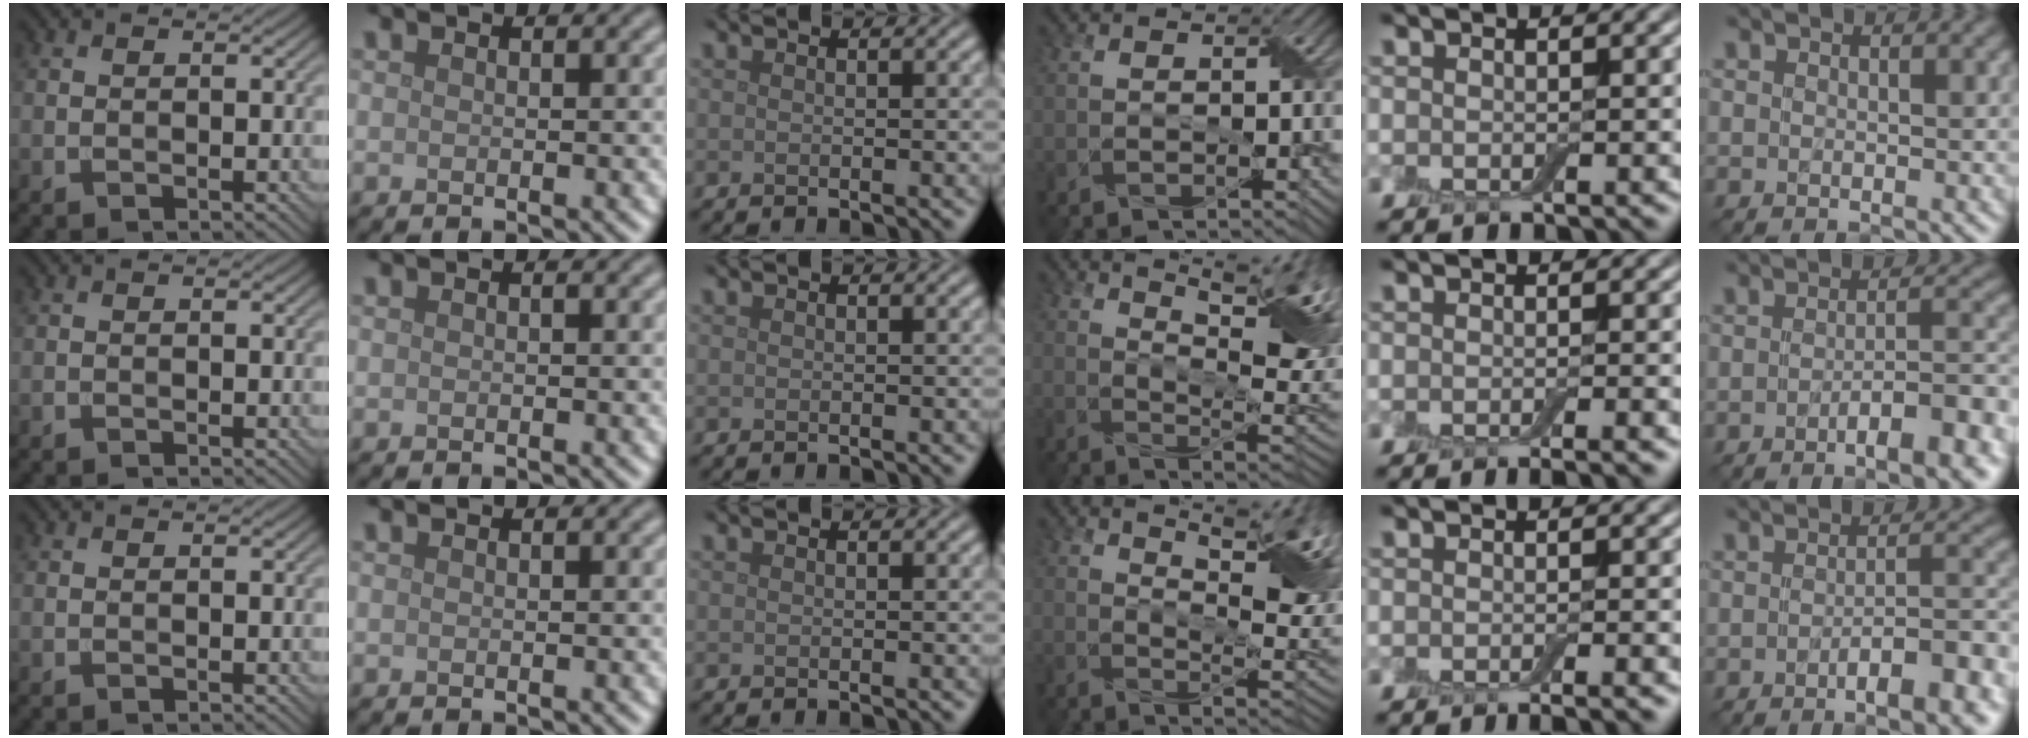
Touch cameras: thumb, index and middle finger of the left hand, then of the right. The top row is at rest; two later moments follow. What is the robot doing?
{"motion": "wrap", "object": "adhesive wrap"}